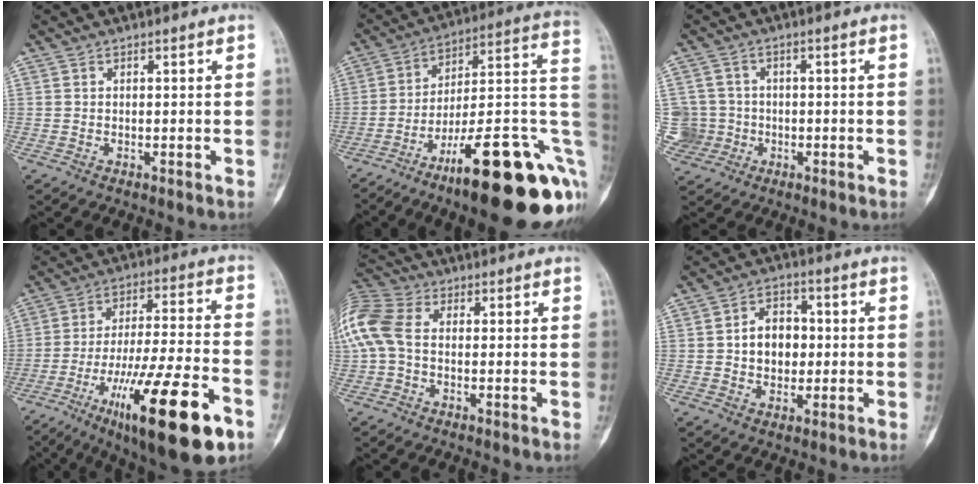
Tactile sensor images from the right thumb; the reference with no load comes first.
{"total": 27.6, "force": [-10.5, 7.4, 24.5], "torque": [-0.267, 0.071, -0.152]}
{"total": 6.5, "force": [-1.0, 6.4, 0.4], "torque": [0.007, 0.019, -0.016]}
{"total": 24.2, "force": [-11.6, 5.6, 20.5], "torque": [-0.334, 0.036, -0.182]}
{"total": 12.3, "force": [0.6, 8.3, 9.0], "torque": [-0.222, 0.027, 0.005]}
{"total": 8.2, "force": [0.2, 6.1, 5.4], "torque": [-0.052, 0.012, -0.001]}